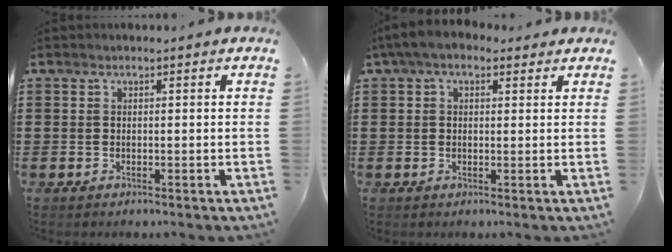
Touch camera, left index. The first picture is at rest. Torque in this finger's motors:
{"motor_torque": [2.14, -0.01, 0.38, 0.08]}